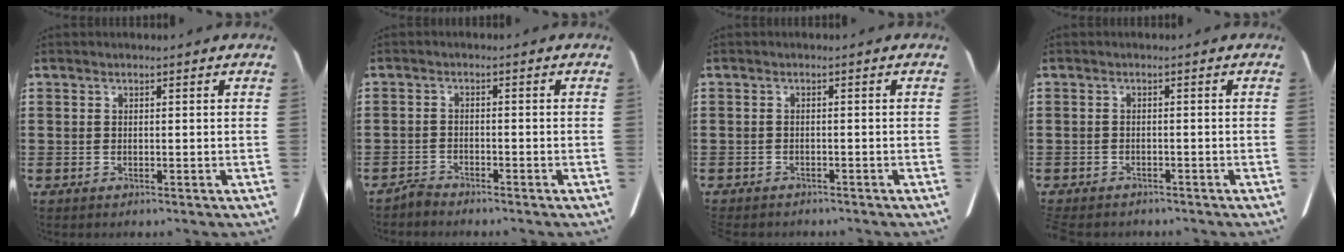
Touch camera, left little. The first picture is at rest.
{"total": 1.7, "force": [-1.7, 0.1, 0.2], "torque": [-0.010, 0.003, -0.035]}
{"total": 0.9, "force": [-0.9, 0.1, 0.1], "torque": [-0.006, -0.002, -0.017]}
{"total": 1.1, "force": [-1.0, 0.1, 0.1], "torque": [-0.007, -0.002, -0.022]}